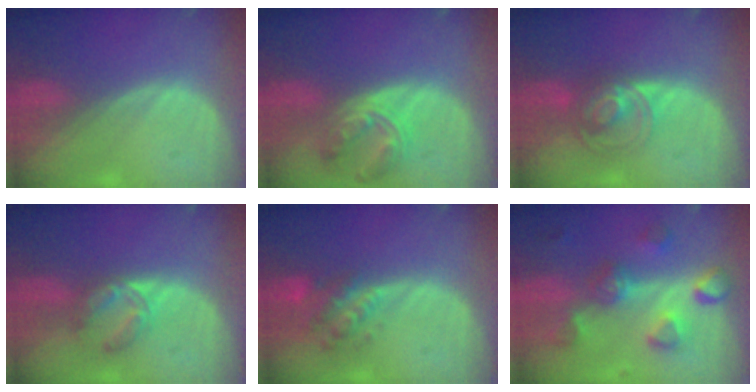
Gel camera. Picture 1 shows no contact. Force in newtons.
{"total": 7.9, "press": 6.9, "slide": 3.8}
{"total": 7.6, "press": 6.2, "slide": 4.3}
{"total": 5.0, "press": 5.0, "slide": 0.5}
{"total": 6.3, "press": 5.8, "slide": 2.5}
{"total": 8.2, "press": 8.0, "slide": 1.9}